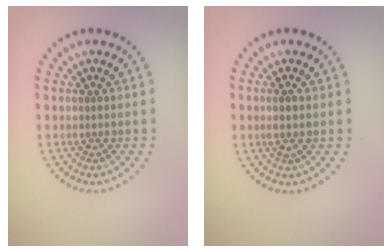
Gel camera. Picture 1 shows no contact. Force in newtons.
{"total": 1.1, "press": 0.9, "slide": 0.6}